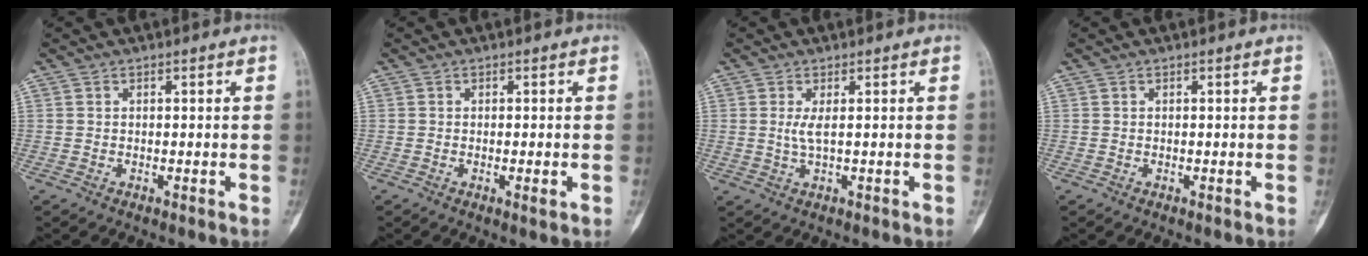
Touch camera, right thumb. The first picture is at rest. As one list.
[{"total": 1.5, "force": [-0.4, 0.2, 1.4], "torque": [-0.021, -0.006, -0.005]}, {"total": 2.4, "force": [0.5, 0.4, 2.3], "torque": [-0.058, -0.004, 0.016]}, {"total": 0.0}]